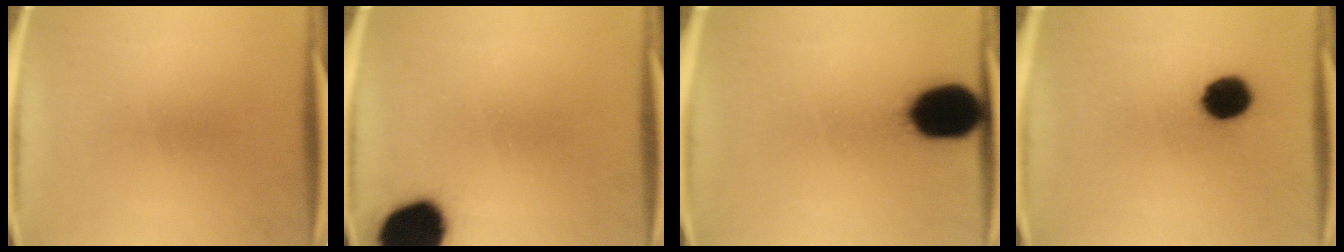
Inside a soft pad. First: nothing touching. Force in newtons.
{"total": 17.8}
{"total": 17.1}
{"total": 9.9}